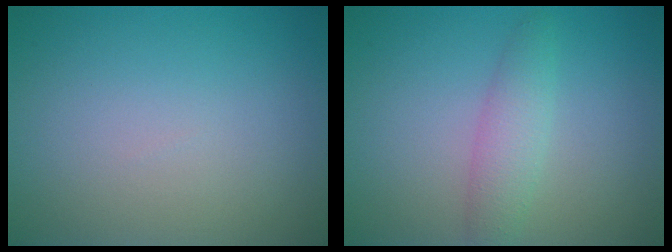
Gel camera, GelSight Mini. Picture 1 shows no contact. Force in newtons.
{"total": 2.5, "press": 2.5, "slide": 0.1}